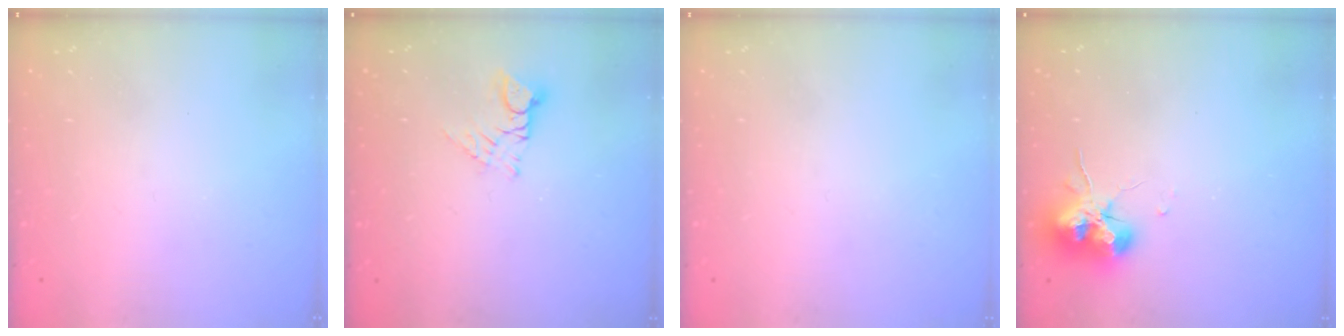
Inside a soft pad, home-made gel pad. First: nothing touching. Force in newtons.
{"total": 6.5, "press": 6.5, "slide": 0.6}
{"total": 0.0}
{"total": 13.4, "press": 13.3, "slide": 1.6}